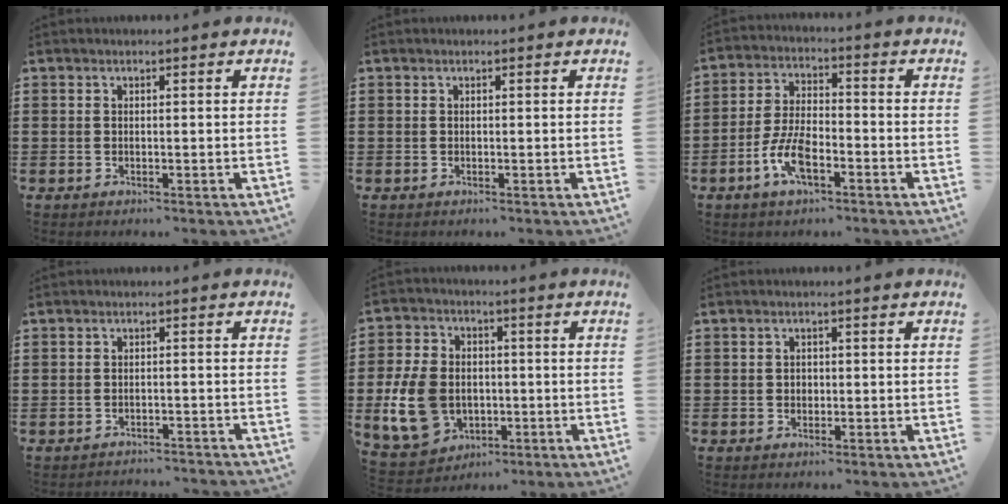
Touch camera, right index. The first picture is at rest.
{"total": 0.0}
{"total": 7.3, "force": [-3.5, 3.1, 5.6], "torque": [-0.131, 0.000, -0.070]}
{"total": 1.8, "force": [-1.8, 0.1, -0.4], "torque": [0.001, 0.004, -0.040]}
{"total": 10.9, "force": [-2.0, 8.3, 6.9], "torque": [-0.182, 0.010, -0.036]}
{"total": 1.1, "force": [0.0, 0.9, 0.5], "torque": [-0.012, 0.005, 0.000]}